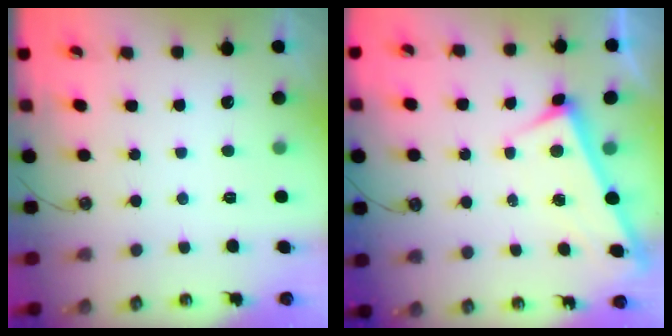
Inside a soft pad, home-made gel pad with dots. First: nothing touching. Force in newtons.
{"total": 2.9, "press": 2.9, "slide": 0.2}